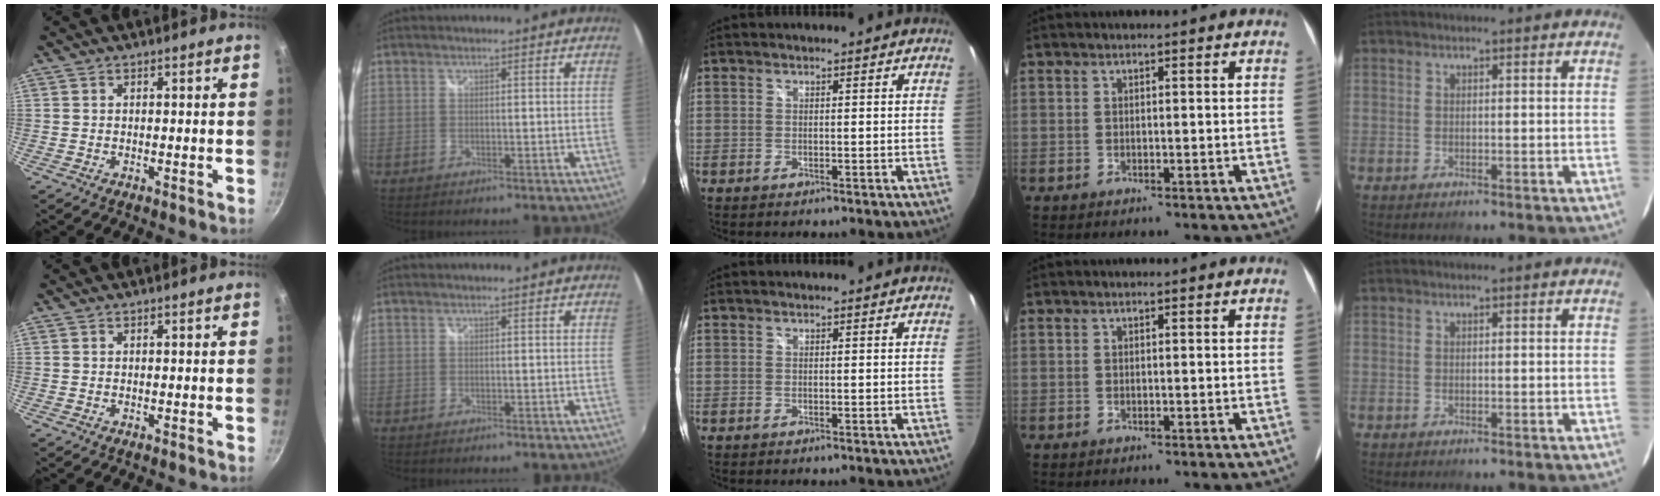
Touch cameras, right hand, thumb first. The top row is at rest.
{}